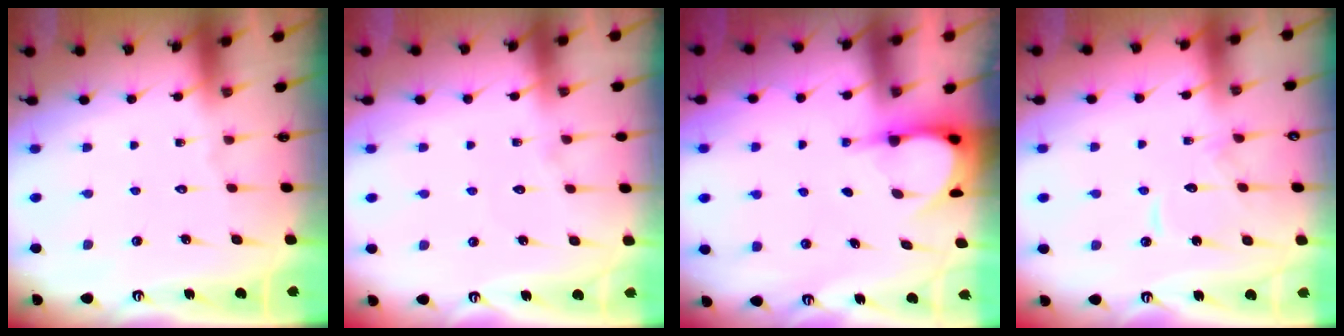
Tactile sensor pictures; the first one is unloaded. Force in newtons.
{"total": 3.5, "press": 3.5, "slide": 0.4}
{"total": 3.9, "press": 3.9, "slide": 0.3}
{"total": 10.3, "press": 10.2, "slide": 0.7}